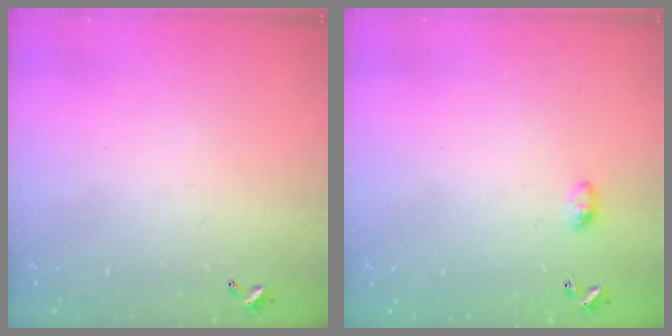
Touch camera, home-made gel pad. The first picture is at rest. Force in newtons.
{"total": 3.9, "press": 3.8, "slide": 0.6}